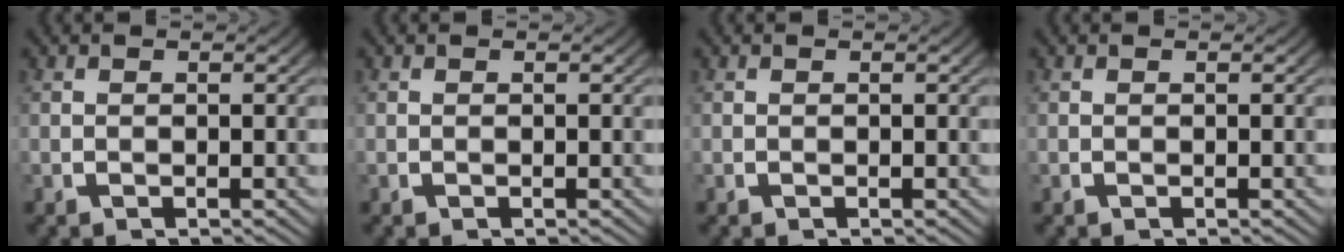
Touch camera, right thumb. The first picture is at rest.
{"total": 0.0}
{"total": 0.0}
{"total": 0.0}